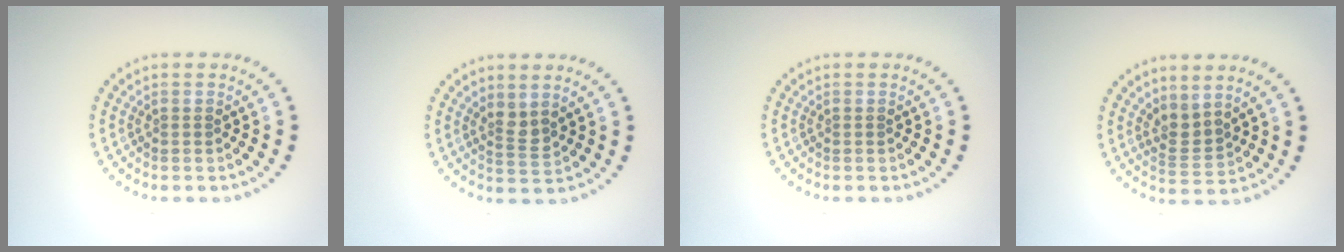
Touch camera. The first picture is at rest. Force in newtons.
{"total": 1.7, "press": 1.3, "slide": 1.1}
{"total": 0.0}
{"total": 2.1, "press": 1.5, "slide": 1.6}